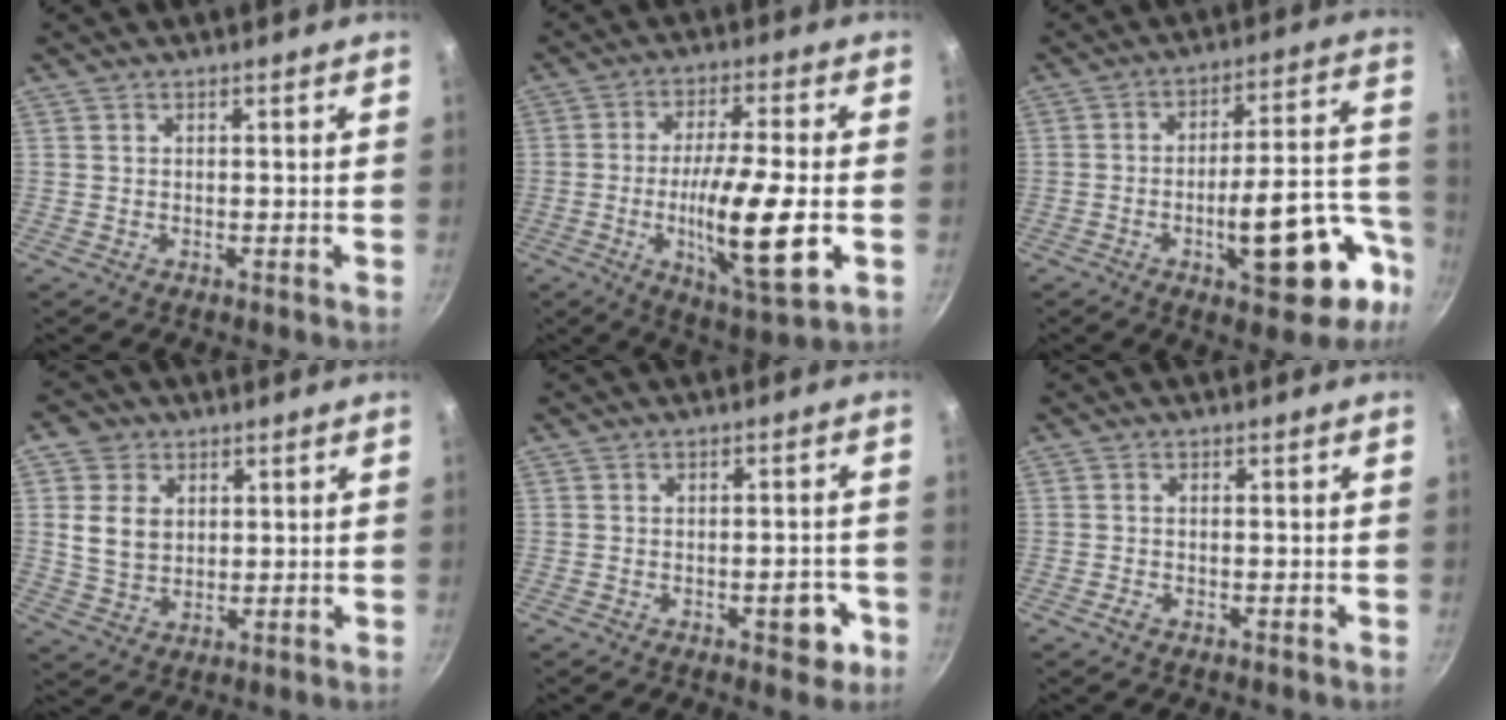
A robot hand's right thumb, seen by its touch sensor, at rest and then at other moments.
{"total": 16.7, "force": [-3.3, 3.5, 16.0], "torque": [-0.280, 0.001, -0.059]}
{"total": 18.2, "force": [-7.3, 6.8, 15.2], "torque": [-0.179, 0.056, -0.097]}
{"total": 7.9, "force": [1.8, 6.3, 4.4], "torque": [-0.056, -0.006, 0.034]}
{"total": 5.2, "force": [-2.2, 2.5, 4.0], "torque": [-0.030, 0.019, -0.024]}
{"total": 1.1, "force": [-0.6, 0.6, 0.7], "torque": [-0.019, 0.002, -0.014]}